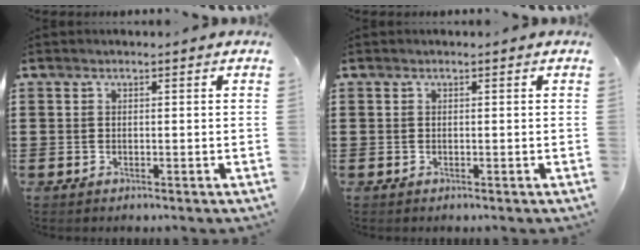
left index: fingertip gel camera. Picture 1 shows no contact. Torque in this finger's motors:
{"motor_torque": [0.00, 0.00, 0.00, 0.00]}